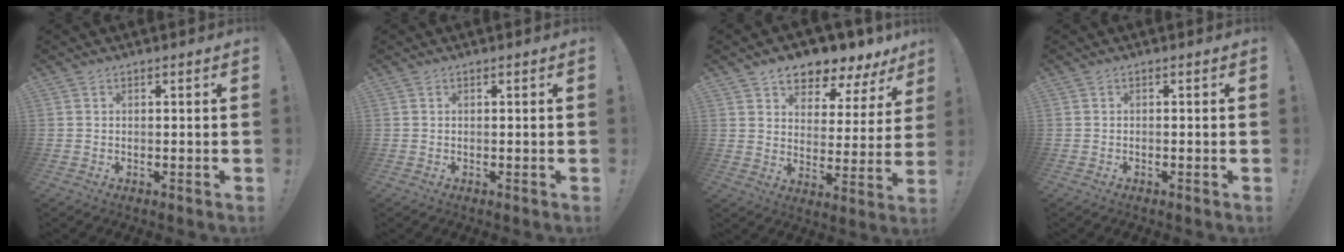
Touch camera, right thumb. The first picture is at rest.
{"total": 0.0}
{"total": 7.1, "force": [6.1, 3.2, 1.4], "torque": [-0.018, -0.064, 0.110]}
{"total": 0.7, "force": [-0.5, -0.3, 0.3], "torque": [-0.007, -0.002, -0.009]}